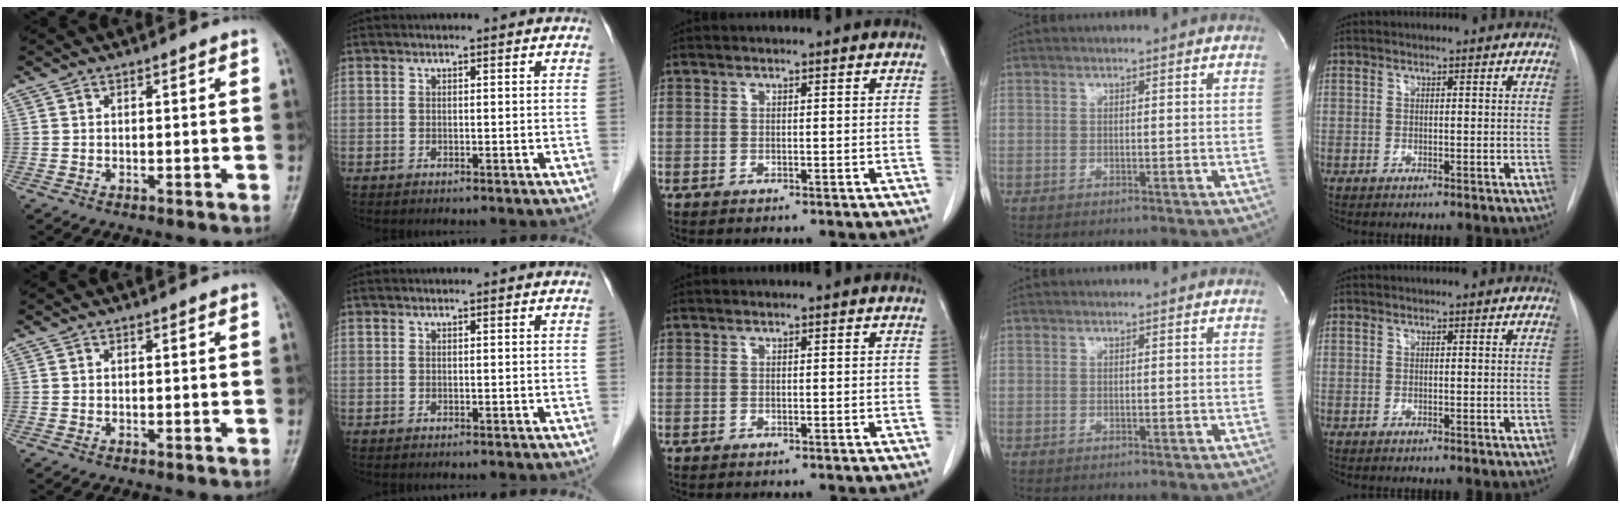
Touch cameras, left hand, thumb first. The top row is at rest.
{}